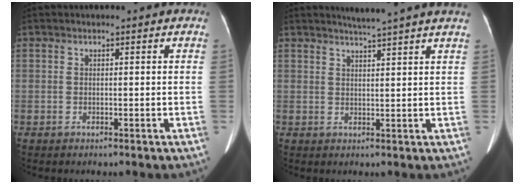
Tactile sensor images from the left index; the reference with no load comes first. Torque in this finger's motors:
{"motor_torque": [-0.21, -1.56, -0.05, 0.00]}